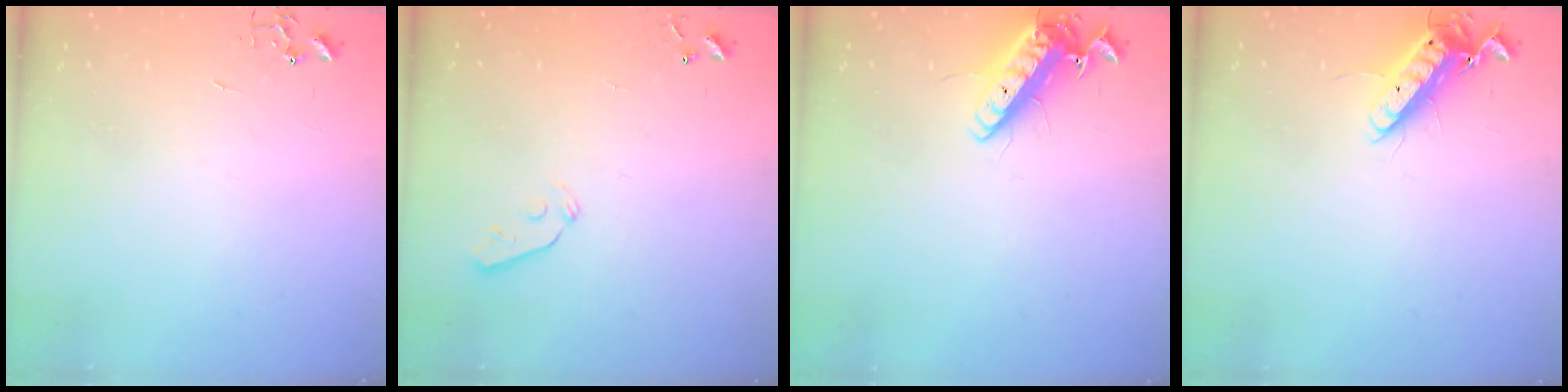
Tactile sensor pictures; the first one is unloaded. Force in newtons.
{"total": 3.7, "press": 3.6, "slide": 0.7}
{"total": 14.1, "press": 13.9, "slide": 2.6}
{"total": 12.5, "press": 12.4, "slide": 1.6}